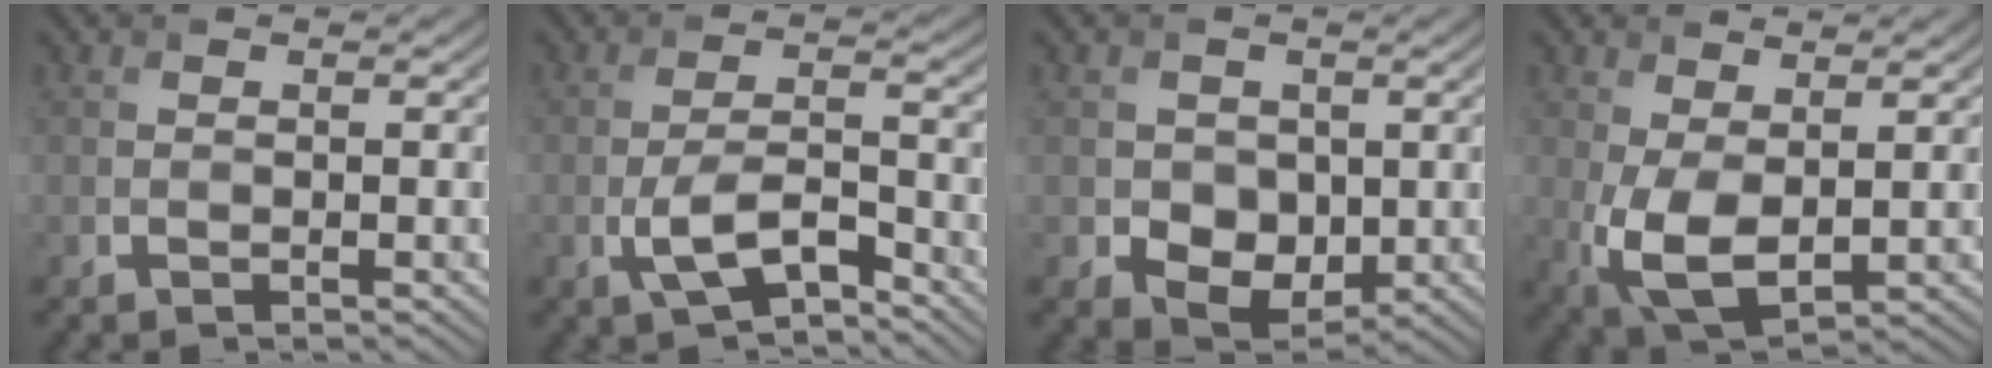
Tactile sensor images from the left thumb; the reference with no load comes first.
{"total": 6.1, "force": [-3.1, 2.3, 4.7], "torque": [-0.102, -0.001, -0.061]}
{"total": 5.2, "force": [-0.2, 4.3, 2.8], "torque": [-0.060, -0.010, -0.008]}
{"total": 6.6, "force": [0.2, 3.5, 5.5], "torque": [-0.135, -0.008, 0.009]}